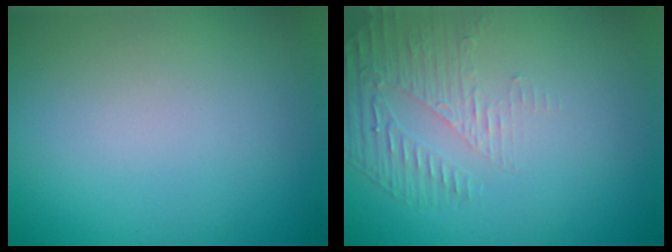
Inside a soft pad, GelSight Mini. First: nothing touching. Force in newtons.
{"total": 1.8, "press": 1.1, "slide": 1.5}